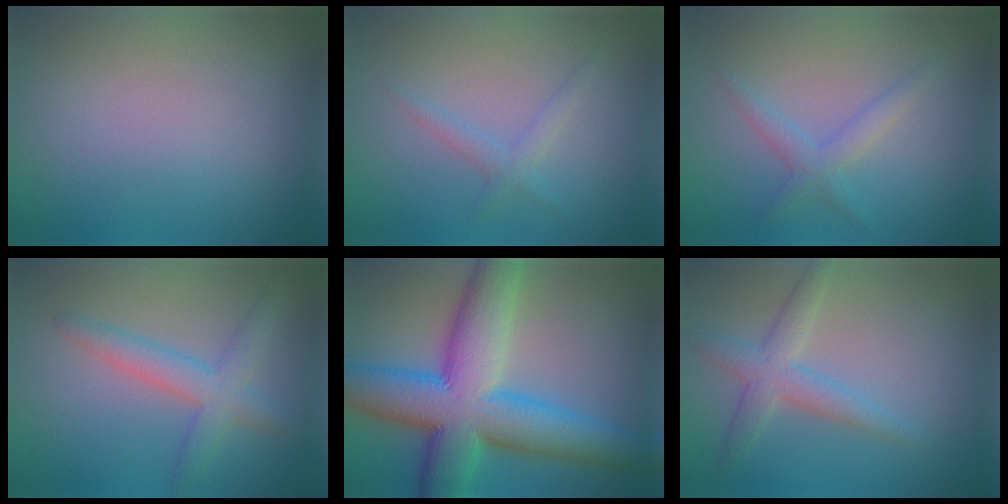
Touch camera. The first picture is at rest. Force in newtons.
{"total": 1.6, "press": 1.6, "slide": 0.1}
{"total": 2.2, "press": 2.2, "slide": 0.1}
{"total": 3.6, "press": 3.6, "slide": 0.1}
{"total": 13.3, "press": 13.3, "slide": 0.1}
{"total": 3.3, "press": 3.3, "slide": 0.1}